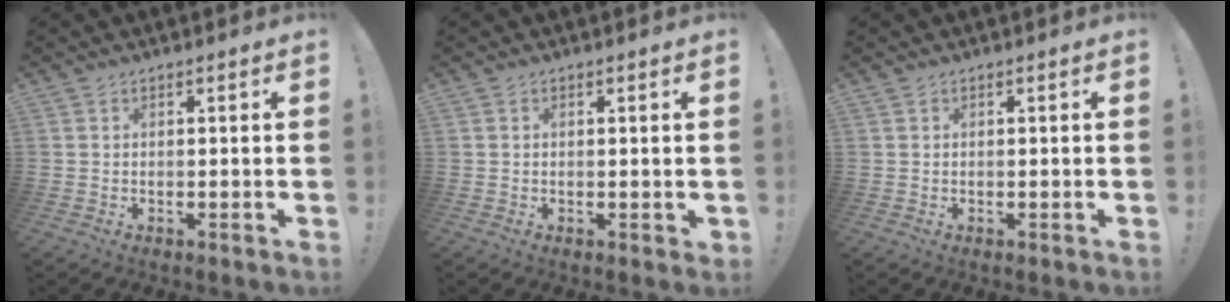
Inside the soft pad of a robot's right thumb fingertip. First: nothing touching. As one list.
[{"total": 0.9, "force": [0.4, 0.7, 0.5], "torque": [-0.004, -0.001, 0.006]}, {"total": 0.0}]